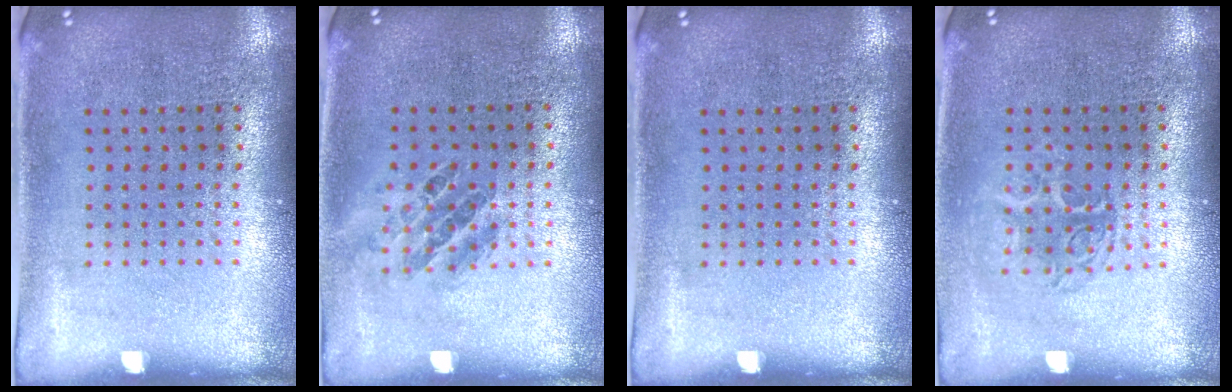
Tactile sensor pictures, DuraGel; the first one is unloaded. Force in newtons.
{"total": 1.1, "press": 1.0, "slide": 0.5}
{"total": 0.0}
{"total": 1.4, "press": 1.1, "slide": 0.8}